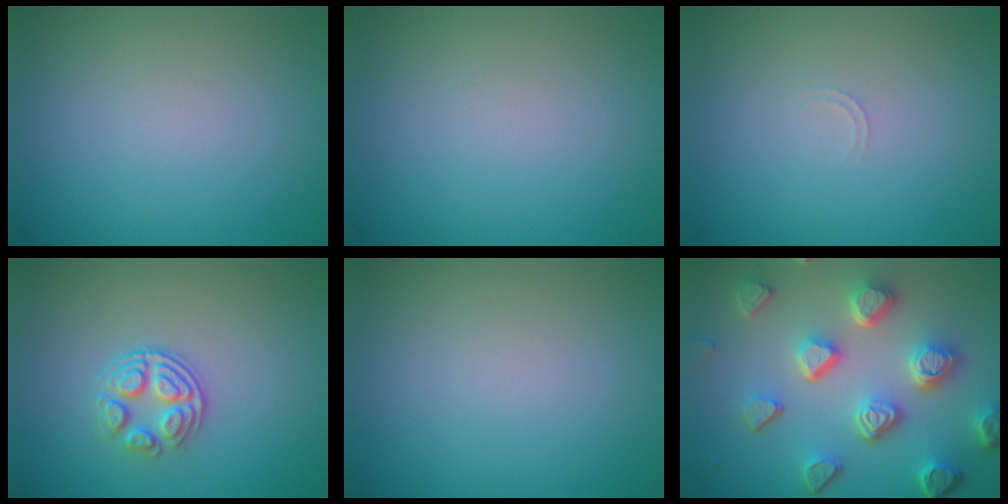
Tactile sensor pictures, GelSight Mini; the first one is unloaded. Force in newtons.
{"total": 0.0}
{"total": 0.6, "press": 0.6, "slide": 0.2}
{"total": 3.1, "press": 2.6, "slide": 1.8}
{"total": 0.0}
{"total": 6.8, "press": 5.3, "slide": 4.3}